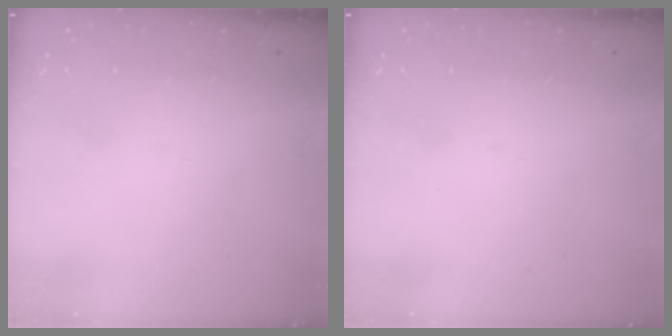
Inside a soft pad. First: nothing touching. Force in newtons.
{"total": 0.0}